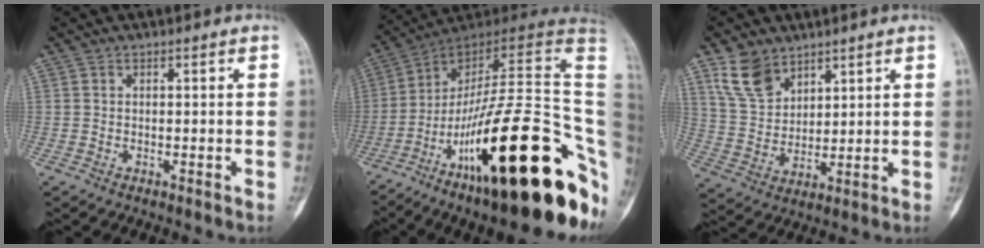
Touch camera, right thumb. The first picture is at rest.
{"total": 35.3, "force": [-10.8, 9.6, 32.2], "torque": [-0.394, 0.078, -0.168]}
{"total": 9.3, "force": [6.1, 5.7, 3.9], "torque": [-0.060, -0.027, 0.130]}